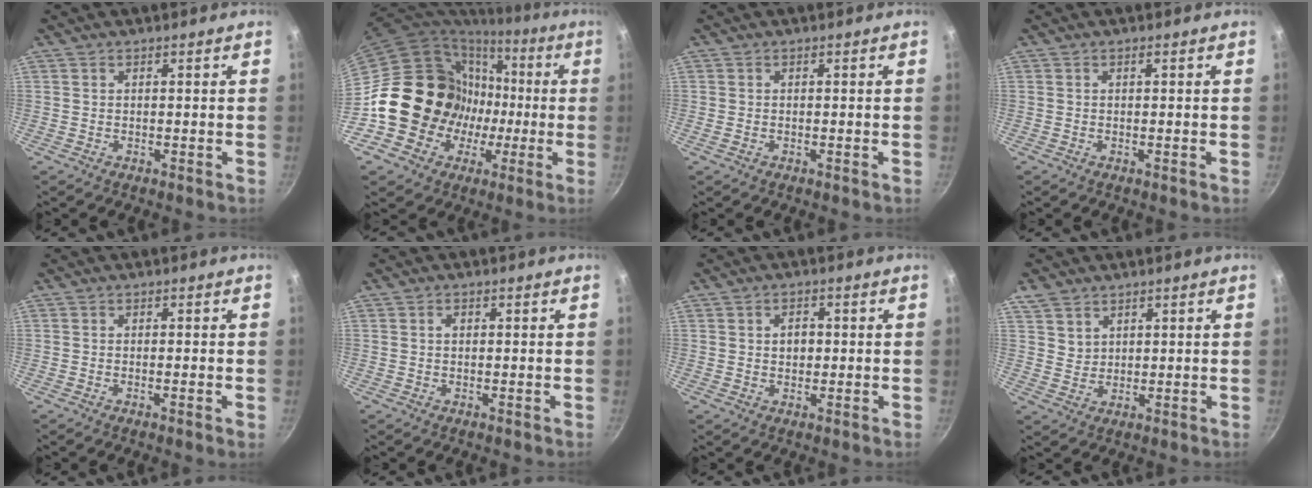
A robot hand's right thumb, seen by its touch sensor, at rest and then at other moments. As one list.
[{"total": 19.7, "force": [-1.7, 17.9, 8.0], "torque": [-0.108, 0.037, -0.015]}, {"total": 0.7, "force": [-0.3, 0.4, 0.5], "torque": [-0.014, 0.003, -0.008]}, {"total": 0.6, "force": [0.0, 0.0, 0.6], "torque": [-0.014, 0.002, -0.002]}, {"total": 1.2, "force": [-0.4, -0.1, 1.1], "torque": [-0.022, -0.001, -0.010]}, {"total": 1.2, "force": [0.2, 0.9, 0.8], "torque": [-0.011, 0.004, 0.003]}, {"total": 3.2, "force": [0.3, 2.5, 2.0], "torque": [-0.017, 0.003, 0.003]}, {"total": 4.5, "force": [2.8, 3.3, 1.3], "torque": [-0.010, -0.006, 0.055]}]